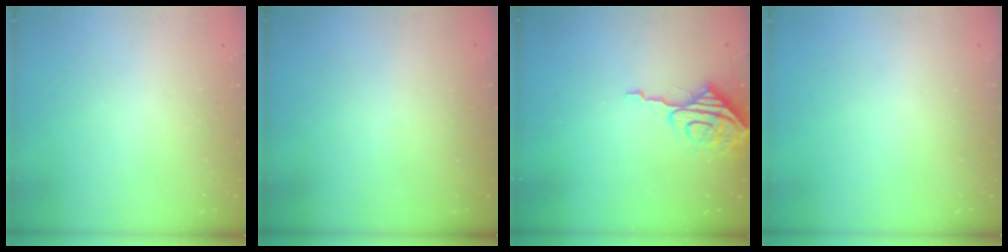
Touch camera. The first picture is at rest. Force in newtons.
{"total": 0.0}
{"total": 8.9, "press": 8.9, "slide": 0.2}
{"total": 0.0}